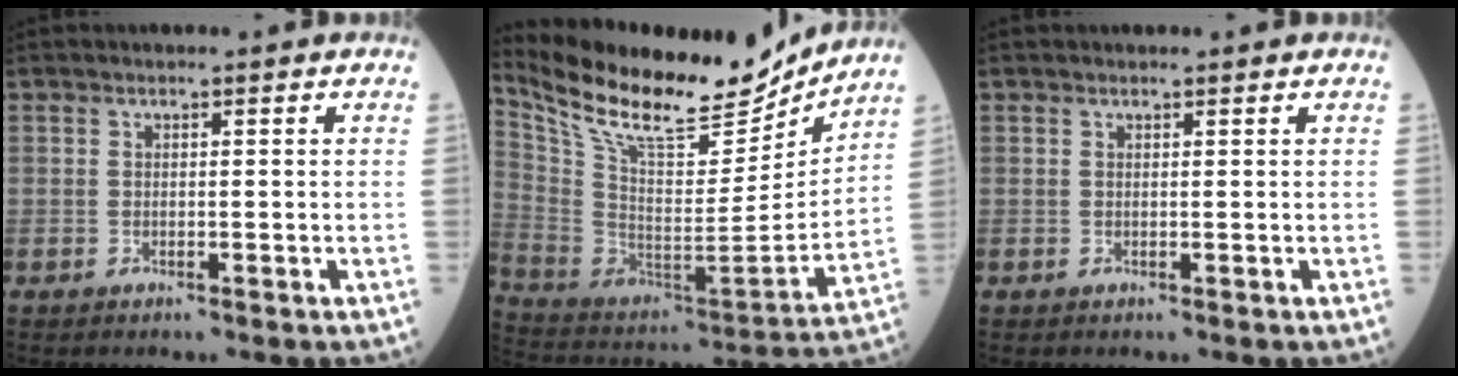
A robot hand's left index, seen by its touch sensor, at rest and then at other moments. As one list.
[{"total": 22.2, "force": [19.1, 5.1, 10.1], "torque": [-0.200, -0.018, 0.322]}, {"total": 0.7, "force": [0.7, 0.0, 0.1], "torque": [-0.007, 0.003, 0.011]}]